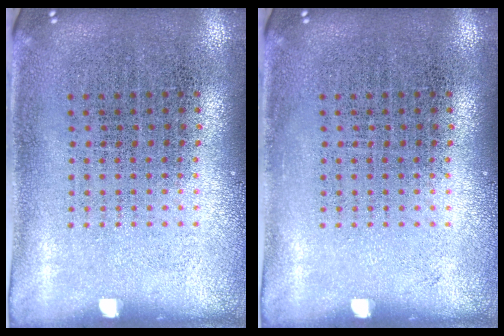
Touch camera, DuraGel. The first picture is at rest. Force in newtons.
{"total": 0.0}